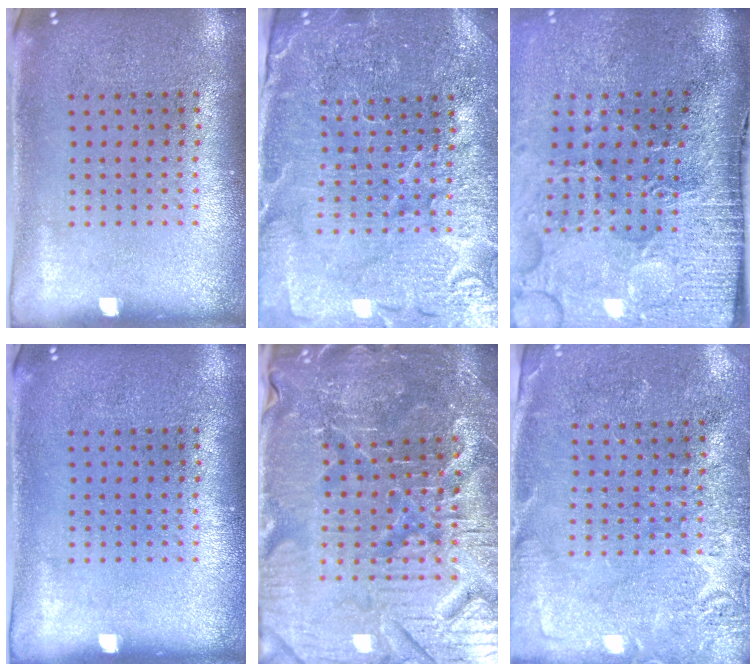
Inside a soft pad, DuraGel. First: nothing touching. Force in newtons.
{"total": 4.2, "press": 4.0, "slide": 1.1}
{"total": 5.1, "press": 4.1, "slide": 3.0}
{"total": 0.0}
{"total": 5.6, "press": 5.3, "slide": 1.7}
{"total": 2.7, "press": 2.7, "slide": 0.4}